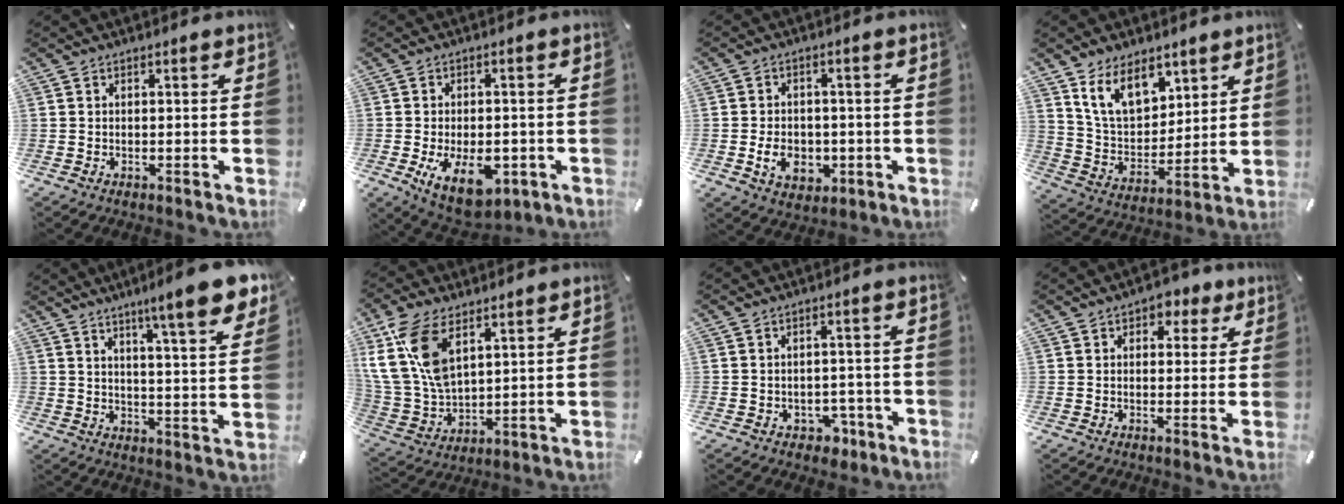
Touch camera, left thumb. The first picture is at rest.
{"total": 12.0, "force": [-3.8, 7.0, 8.9], "torque": [-0.148, -0.004, -0.061]}
{"total": 7.7, "force": [-1.7, 6.0, 4.5], "torque": [-0.089, 0.001, -0.033]}
{"total": 13.1, "force": [8.3, 8.2, 6.0], "torque": [-0.119, -0.035, 0.160]}
{"total": 13.1, "force": [9.2, 1.3, 9.2], "torque": [-0.142, -0.057, 0.146]}
{"total": 15.7, "force": [7.6, 9.4, 10.1], "torque": [-0.262, -0.030, 0.136]}
{"total": 4.6, "force": [-1.7, 3.8, 1.9], "torque": [-0.013, 0.008, -0.030]}
{"total": 4.5, "force": [2.0, 3.3, 2.3], "torque": [-0.014, -0.004, 0.025]}